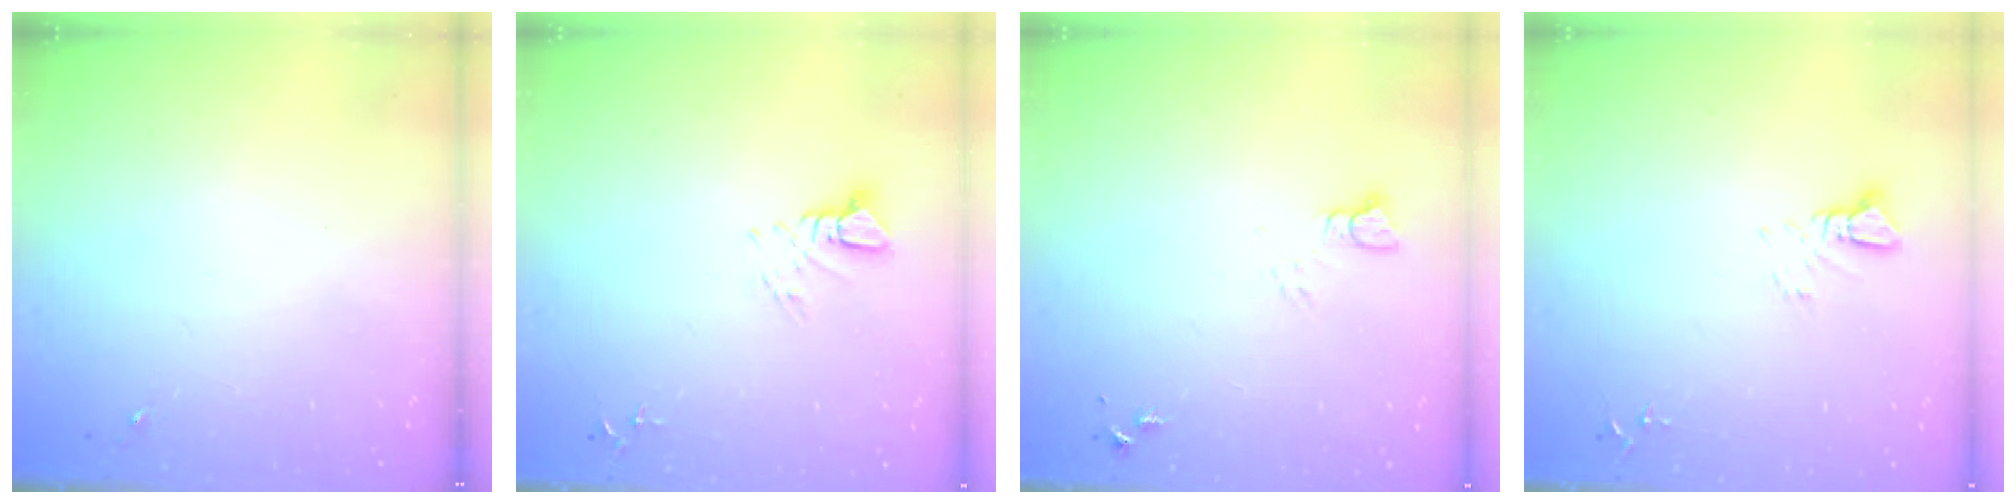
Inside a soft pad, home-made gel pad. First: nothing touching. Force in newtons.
{"total": 5.0, "press": 5.0, "slide": 0.2}
{"total": 3.5, "press": 3.5, "slide": 0.4}
{"total": 3.1, "press": 3.1, "slide": 0.1}